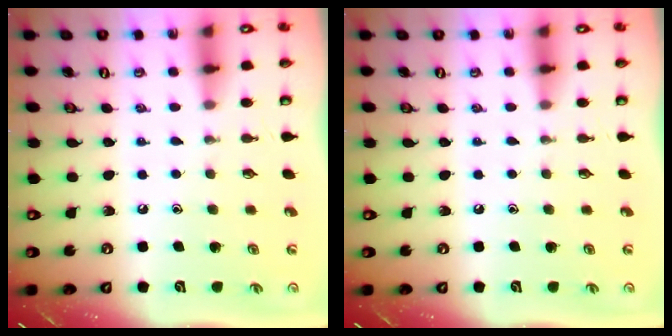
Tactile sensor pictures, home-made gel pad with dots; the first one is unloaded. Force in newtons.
{"total": 0.0}